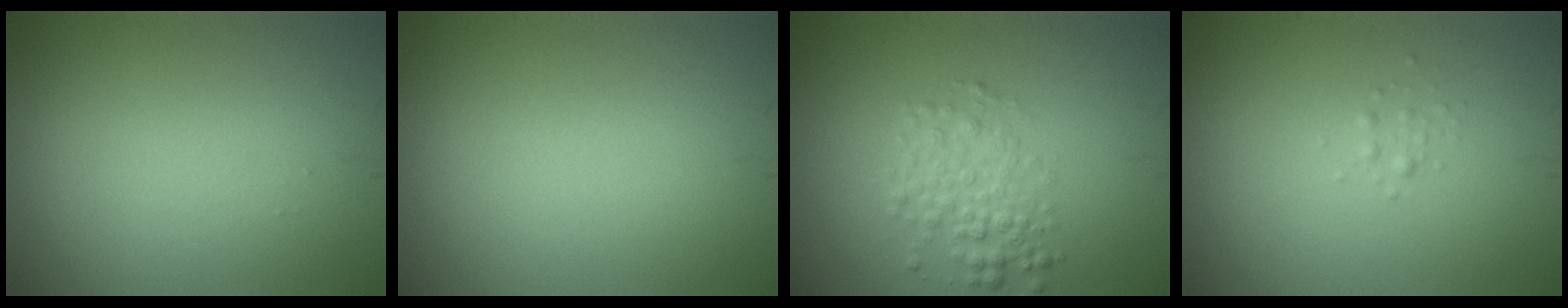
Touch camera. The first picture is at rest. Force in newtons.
{"total": 0.0}
{"total": 2.9, "press": 2.9, "slide": 0.1}
{"total": 0.7, "press": 0.7, "slide": 0.0}